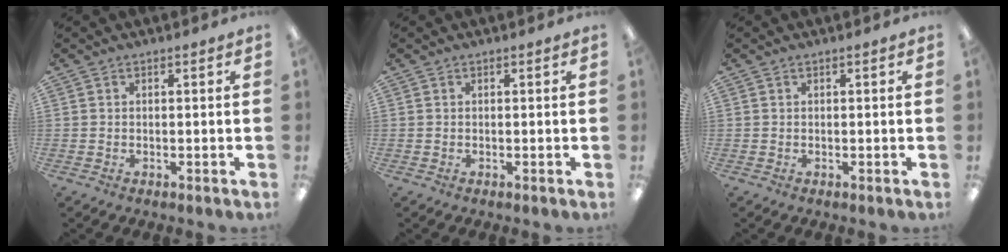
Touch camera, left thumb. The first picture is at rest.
{"total": 0.0}
{"total": 0.0}